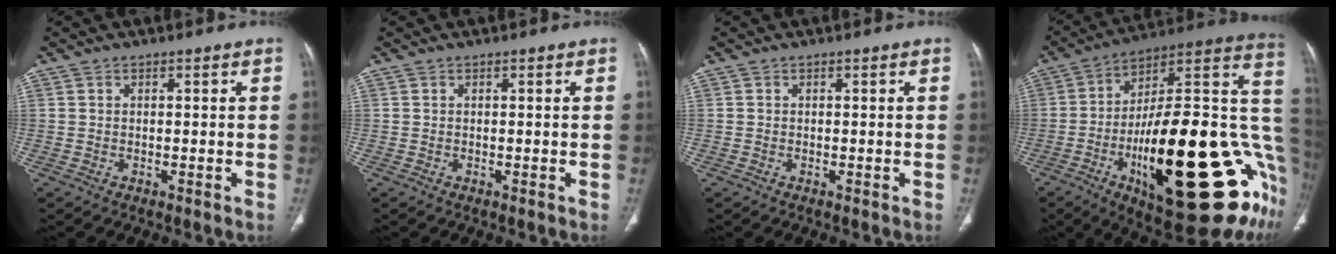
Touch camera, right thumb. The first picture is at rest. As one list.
[{"total": 0.0}, {"total": 0.0}, {"total": 40.1, "force": [-8.6, 13.8, 36.6], "torque": [-0.438, 0.030, -0.124]}]